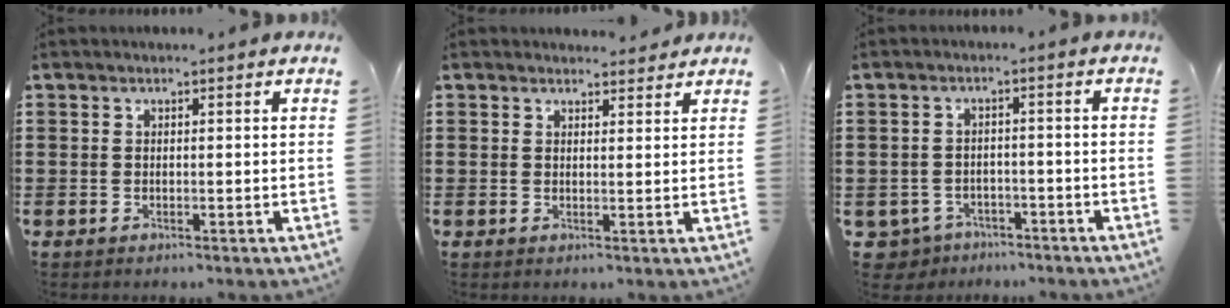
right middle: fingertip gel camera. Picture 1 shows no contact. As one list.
[{"total": 1.9, "force": [1.9, 0.5, -0.1], "torque": [0.004, -0.002, 0.035]}, {"total": 3.1, "force": [-2.9, 1.2, 0.0], "torque": [-0.025, -0.002, -0.068]}]